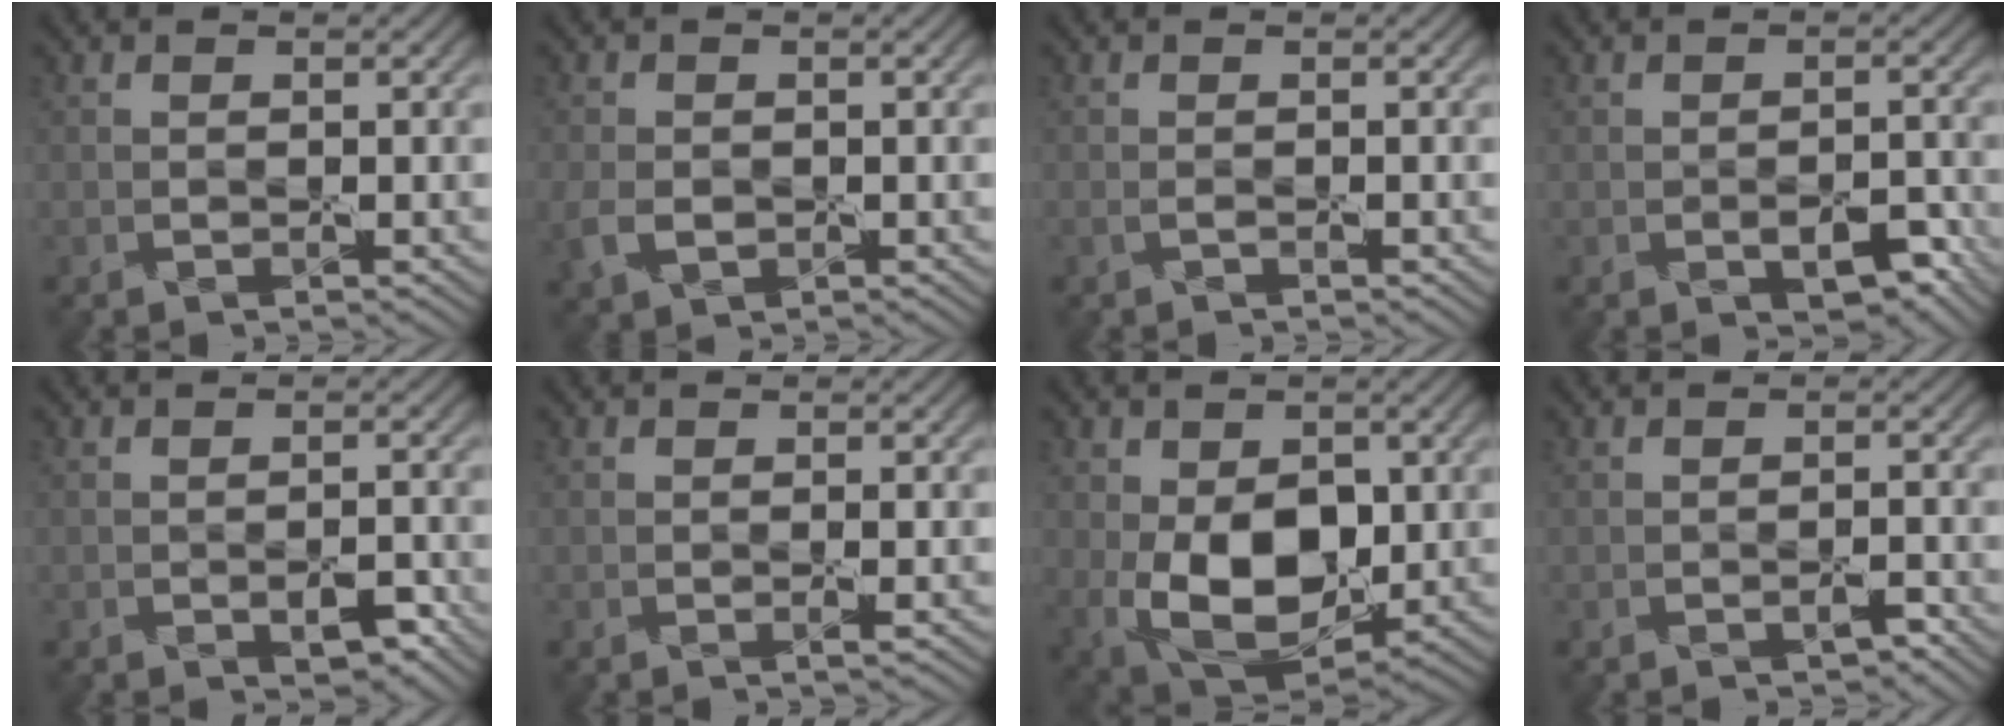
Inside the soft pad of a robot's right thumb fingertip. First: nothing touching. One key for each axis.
{"total": 3.5, "fx": -1.0, "fy": 2.6, "fz": 2.2, "tx": -0.063, "ty": -0.013, "tz": -0.022}
{"total": 0.6, "fx": -0.3, "fy": 0.1, "fz": 0.5, "tx": -0.012, "ty": -0.002, "tz": -0.007}
{"total": 3.6, "fx": -1.5, "fy": 1.9, "fz": 2.6, "tx": -0.042, "ty": -0.006, "tz": -0.017}
{"total": 2.4, "fx": -0.9, "fy": 1.3, "fz": 1.8, "tx": -0.030, "ty": -0.007, "tz": -0.009}
{"total": 0.7, "fx": 0.1, "fy": 0.0, "fz": 0.7, "tx": -0.015, "ty": -0.001, "tz": -0.001}
{"total": 11.2, "fx": -0.9, "fy": 7.2, "fz": 8.5, "tx": -0.176, "ty": -0.020, "tz": -0.004}
{"total": 1.2, "fx": -0.6, "fy": 0.6, "fz": 0.9, "tx": -0.016, "ty": -0.002, "tz": -0.009}